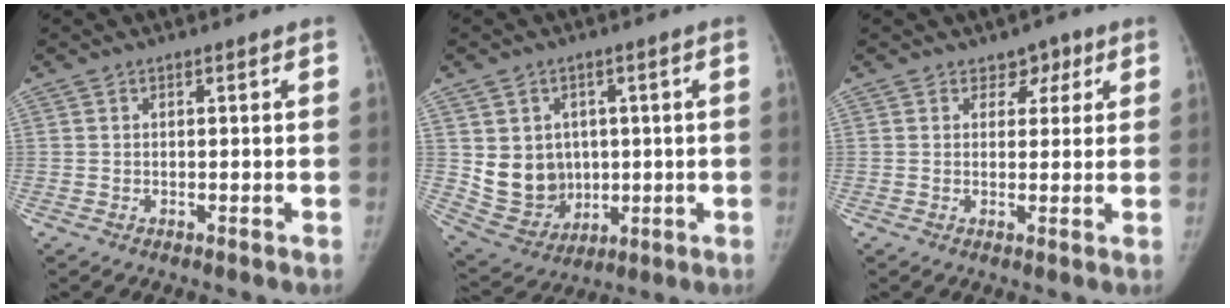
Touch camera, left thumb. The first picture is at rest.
{"total": 11.1, "force": [1.2, 9.5, 5.4], "torque": [-0.054, -0.011, 0.050]}
{"total": 3.4, "force": [1.9, 2.5, 1.2], "torque": [0.011, -0.008, 0.024]}